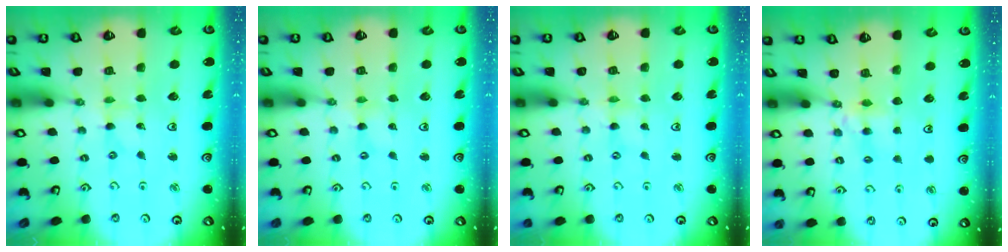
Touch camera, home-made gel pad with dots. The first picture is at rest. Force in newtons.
{"total": 0.0}
{"total": 0.0}
{"total": 4.5, "press": 4.5, "slide": 0.5}